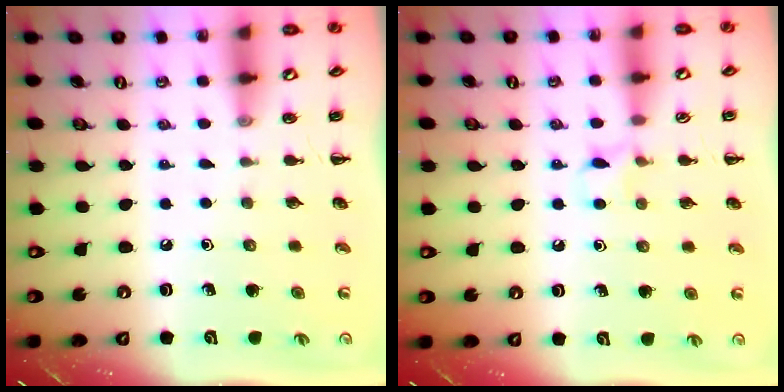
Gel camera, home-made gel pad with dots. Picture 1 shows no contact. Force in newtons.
{"total": 6.2, "press": 5.9, "slide": 1.9}